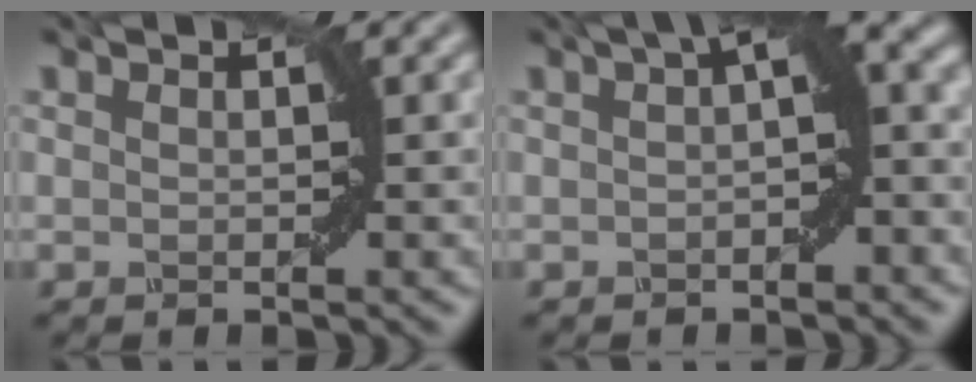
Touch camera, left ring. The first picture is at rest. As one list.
[{"total": 4.8, "force": [0.7, 1.3, 4.6], "torque": [-0.051, 0.023, 0.008]}]